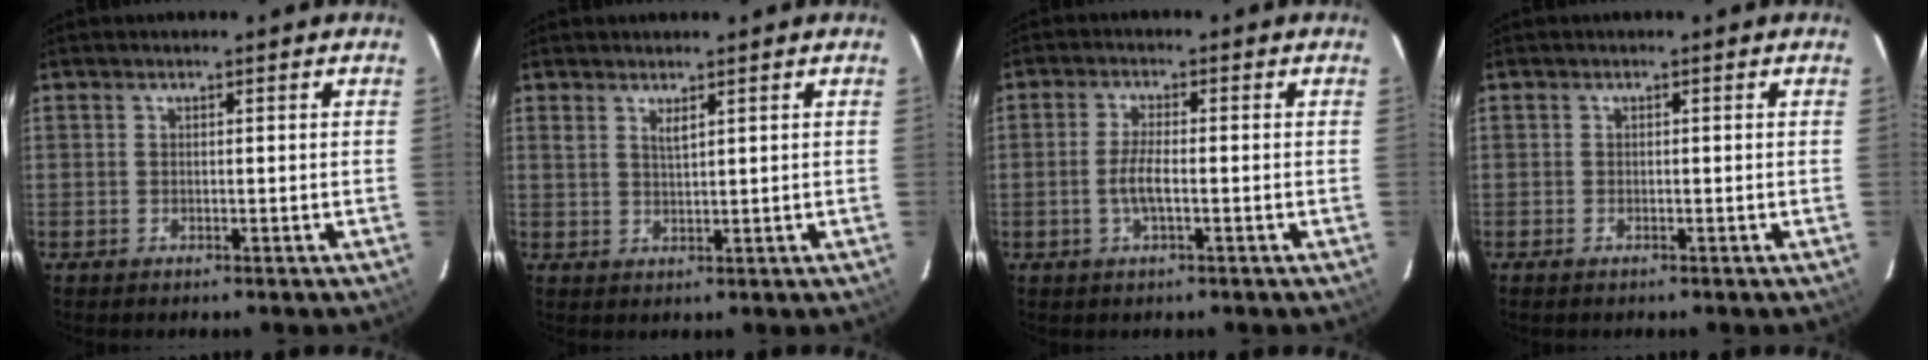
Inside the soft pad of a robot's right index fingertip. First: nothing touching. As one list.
[{"total": 1.8, "force": [1.3, 0.3, 1.2], "torque": [-0.023, -0.001, 0.023]}, {"total": 4.0, "force": [-1.1, 0.8, 3.8], "torque": [-0.076, -0.001, -0.020]}, {"total": 0.6, "force": [-0.5, 0.3, 0.2], "torque": [-0.006, -0.002, -0.011]}]